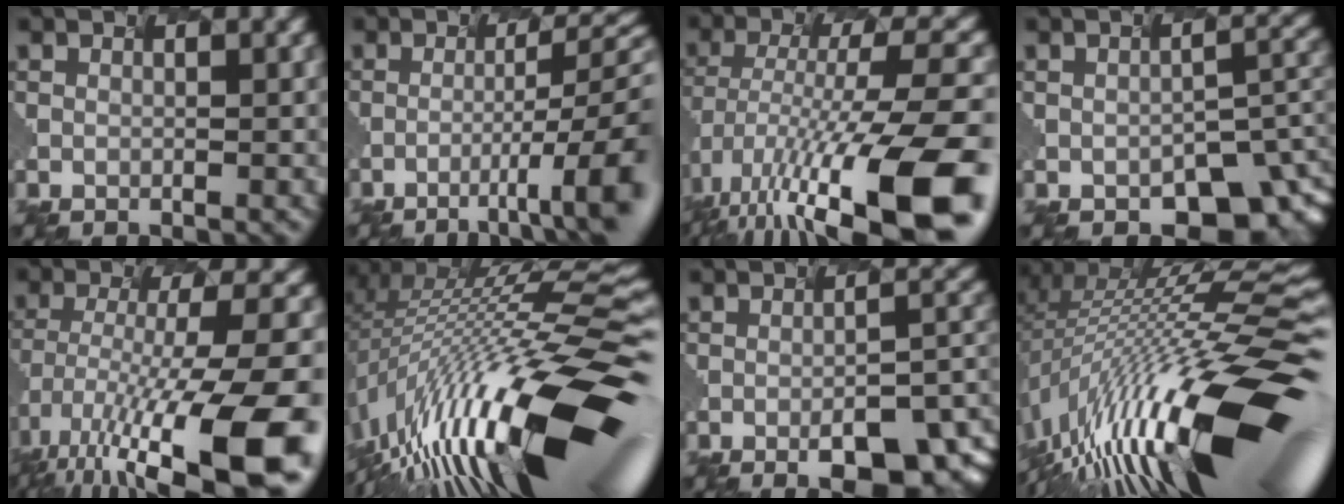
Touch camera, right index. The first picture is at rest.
{"total": 9.4, "force": [-3.9, 1.4, 8.5], "torque": [-0.122, 0.003, -0.034]}
{"total": 14.6, "force": [-7.2, 3.7, 12.2], "torque": [-0.224, 0.005, -0.103]}
{"total": 6.1, "force": [-3.7, 3.0, 3.8], "torque": [-0.055, -0.021, -0.019]}
{"total": 14.8, "force": [-9.0, 2.9, 11.3], "torque": [-0.232, -0.008, -0.125]}
{"total": 18.2, "force": [-5.0, 4.6, 16.9], "torque": [-0.277, 0.010, -0.080]}
{"total": 6.9, "force": [-3.7, 1.4, 5.6], "torque": [-0.085, -0.007, -0.032]}
{"total": 18.3, "force": [-4.9, 4.5, 17.0], "torque": [-0.282, 0.009, -0.077]}